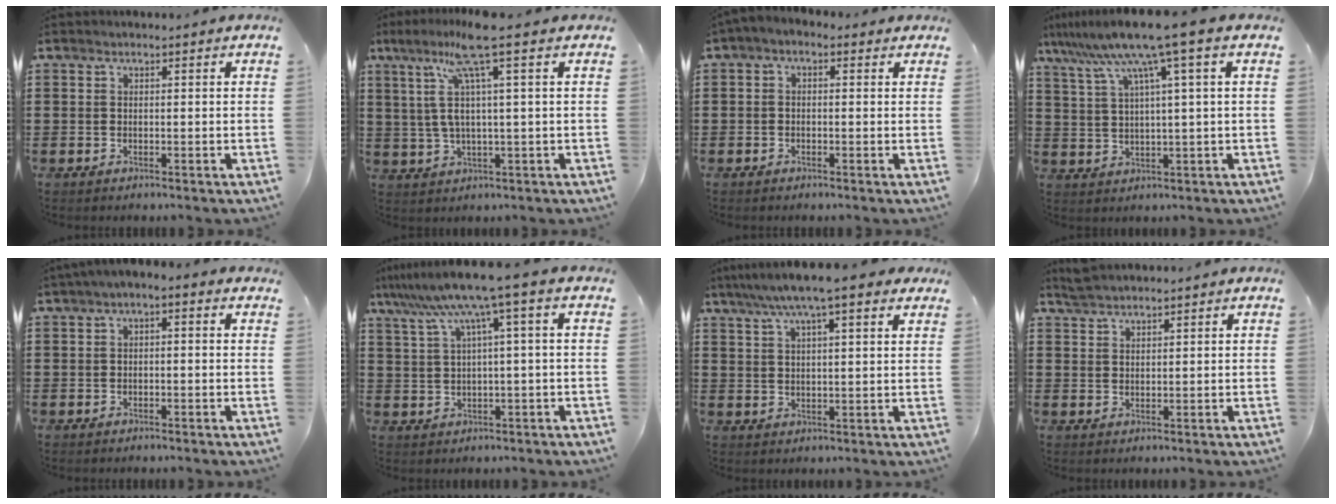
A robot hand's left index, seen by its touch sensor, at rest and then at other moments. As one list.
[{"total": 8.4, "force": [3.7, 0.0, 7.6], "torque": [-0.169, -0.009, 0.057]}, {"total": 1.2, "force": [-1.0, 0.5, 0.6], "torque": [-0.019, 0.001, -0.023]}, {"total": 9.4, "force": [5.6, -0.8, 7.4], "torque": [-0.168, -0.024, 0.090]}, {"total": 1.5, "force": [-0.9, 0.5, 1.1], "torque": [-0.027, -0.002, -0.022]}, {"total": 8.1, "force": [3.5, -0.5, 7.3], "torque": [-0.154, -0.020, 0.056]}, {"total": 7.6, "force": [5.8, 1.1, 4.7], "torque": [-0.099, -0.009, 0.100]}, {"total": 2.5, "force": [2.5, 0.2, 0.4], "torque": [-0.013, 0.001, 0.049]}]